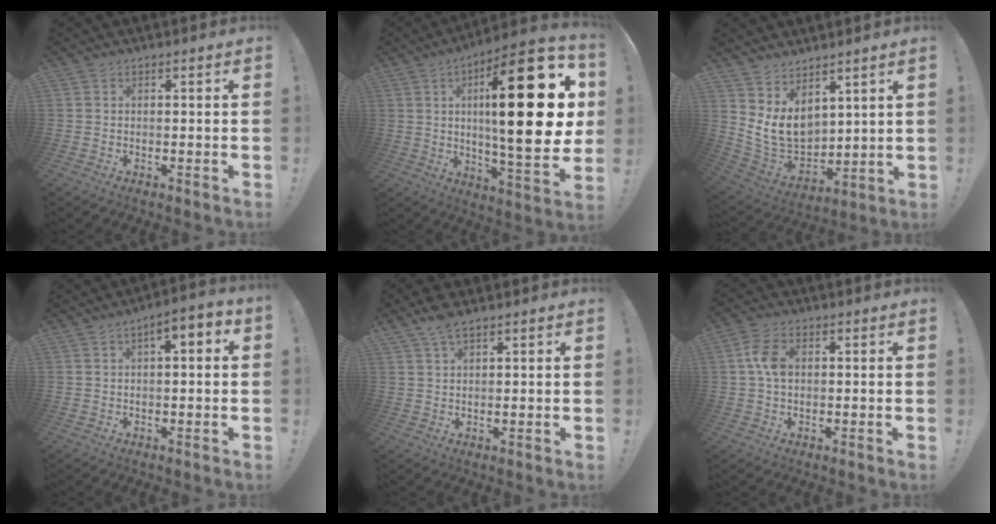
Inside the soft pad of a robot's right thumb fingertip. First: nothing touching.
{"total": 29.8, "force": [5.3, 8.0, 28.2], "torque": [-0.432, -0.026, 0.079]}
{"total": 10.8, "force": [4.3, 7.9, 5.9], "torque": [-0.116, -0.045, 0.092]}
{"total": 4.5, "force": [0.6, 1.7, 4.1], "torque": [-0.056, -0.005, 0.008]}
{"total": 4.4, "force": [3.2, 1.3, 2.7], "torque": [-0.057, -0.009, 0.059]}
{"total": 6.7, "force": [0.7, 4.4, 5.0], "torque": [-0.088, 0.004, 0.011]}